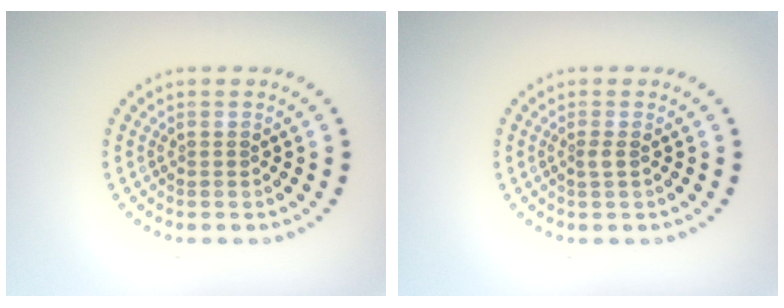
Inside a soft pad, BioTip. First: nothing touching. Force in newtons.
{"total": 0.9, "press": 0.6, "slide": 0.6}